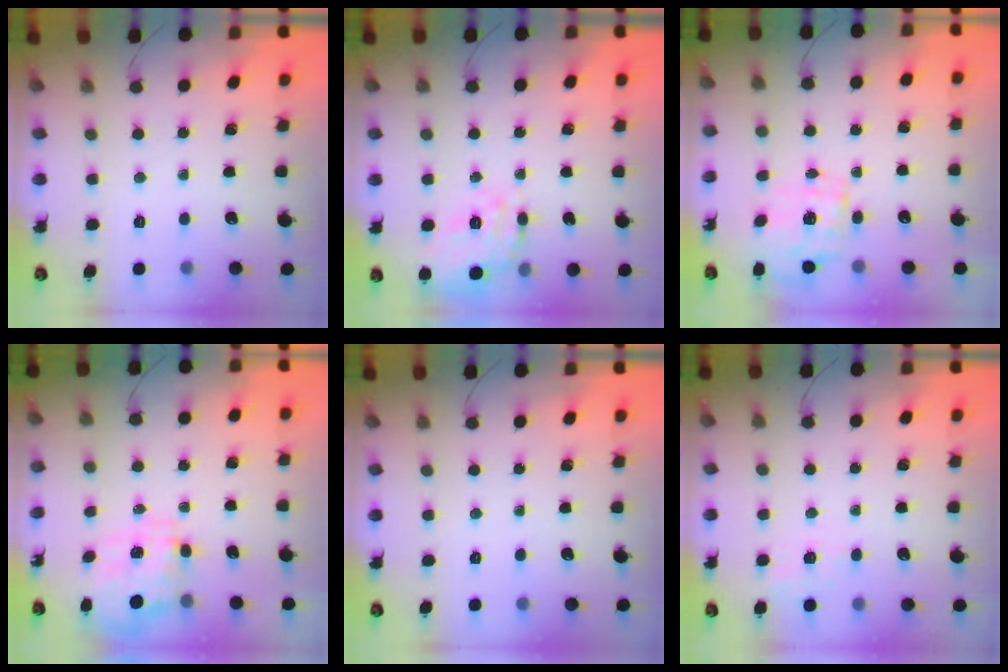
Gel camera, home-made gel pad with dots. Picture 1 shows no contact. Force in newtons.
{"total": 12.3, "press": 12.3, "slide": 0.7}
{"total": 2.3, "press": 2.3, "slide": 0.5}
{"total": 3.6, "press": 3.4, "slide": 1.1}
{"total": 0.0}
{"total": 1.4, "press": 0.5, "slide": 1.3}